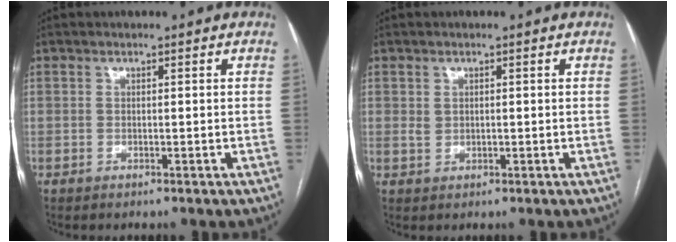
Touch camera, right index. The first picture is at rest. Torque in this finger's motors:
{"motor_torque": [0.25, 0.19, 0.03, 0.01]}